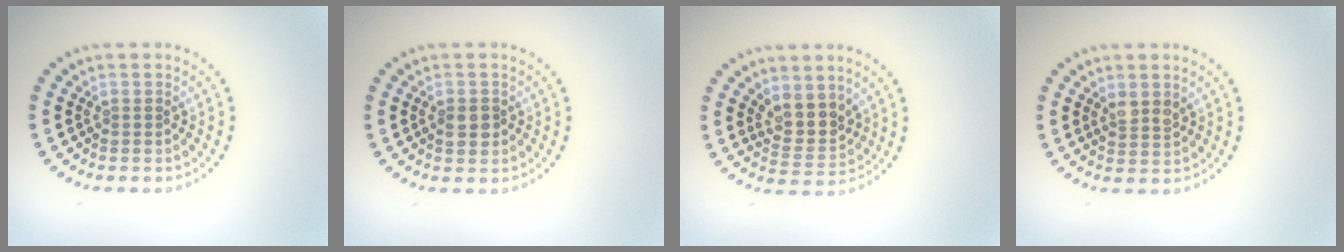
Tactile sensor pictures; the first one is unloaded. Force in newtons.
{"total": 1.7, "press": 1.6, "slide": 0.5}
{"total": 3.3, "press": 2.9, "slide": 1.7}
{"total": 1.7, "press": 1.5, "slide": 0.7}